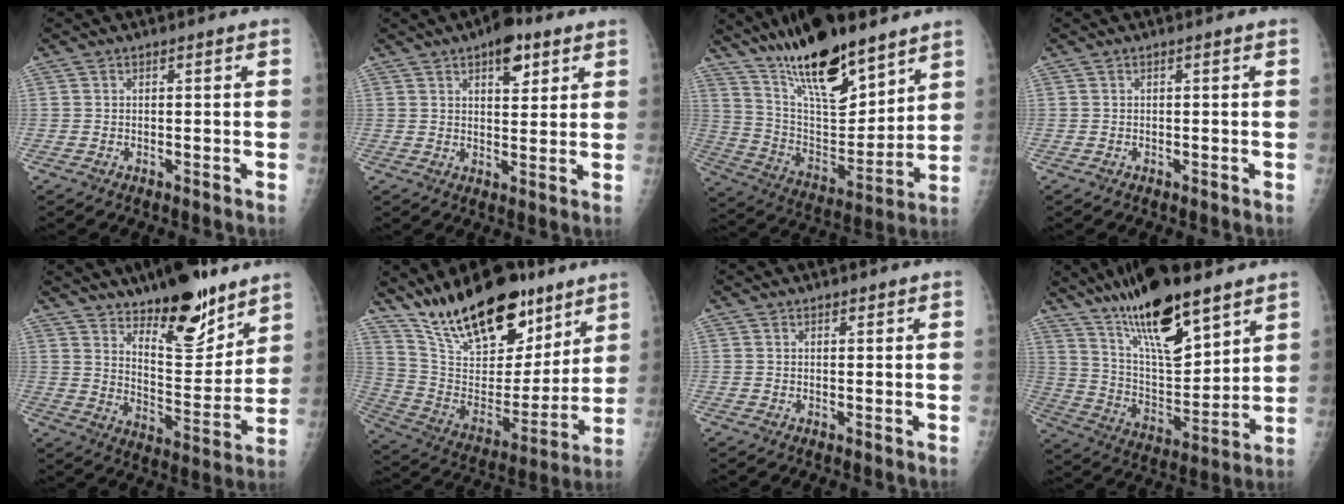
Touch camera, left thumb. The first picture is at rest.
{"total": 7.2, "force": [4.1, 3.5, 4.9], "torque": [-0.043, -0.017, 0.053]}
{"total": 21.4, "force": [15.4, 6.8, 13.3], "torque": [-0.189, -0.081, 0.272]}
{"total": 0.0}
{"total": 16.5, "force": [11.8, 6.1, 9.8], "torque": [-0.099, -0.093, 0.191]}
{"total": 23.9, "force": [17.0, 10.2, 13.5], "torque": [-0.181, -0.078, 0.290]}
{"total": 0.8, "force": [0.6, 0.4, 0.2], "torque": [0.006, -0.005, 0.007]}
{"total": 20.0, "force": [13.6, 6.1, 13.4], "torque": [-0.204, -0.068, 0.243]}